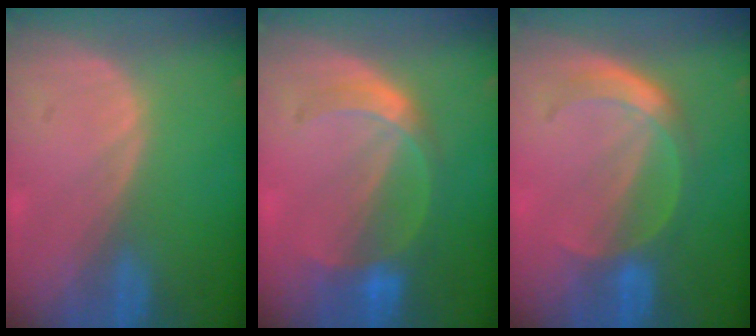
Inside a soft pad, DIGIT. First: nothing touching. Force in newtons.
{"total": 5.9, "press": 5.4, "slide": 2.4}
{"total": 5.8, "press": 5.0, "slide": 2.8}